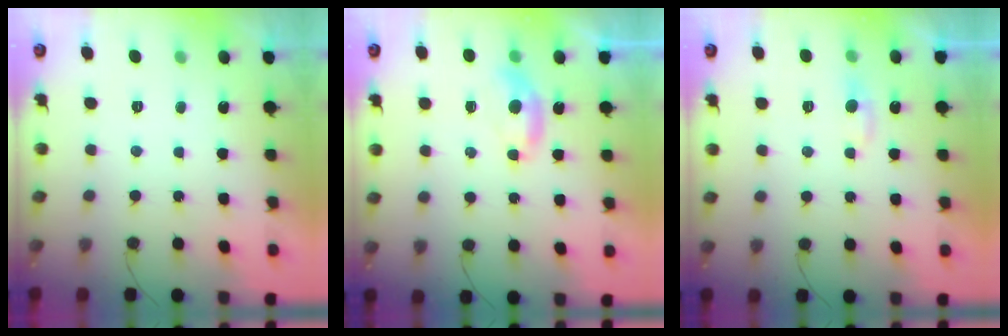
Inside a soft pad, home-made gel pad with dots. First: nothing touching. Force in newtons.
{"total": 4.7, "press": 4.7, "slide": 0.6}
{"total": 4.2, "press": 4.1, "slide": 0.4}